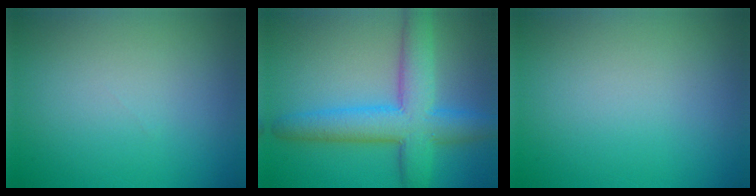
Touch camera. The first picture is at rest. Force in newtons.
{"total": 7.6, "press": 7.6, "slide": 0.3}
{"total": 0.0}